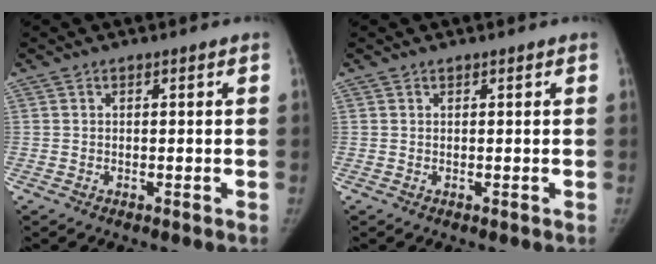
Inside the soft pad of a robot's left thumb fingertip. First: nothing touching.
{"total": 0.0}